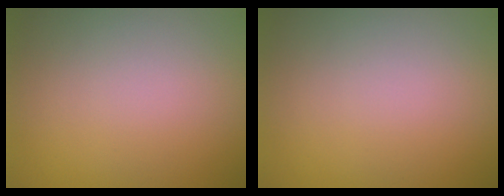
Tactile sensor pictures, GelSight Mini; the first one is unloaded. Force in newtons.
{"total": 0.0}